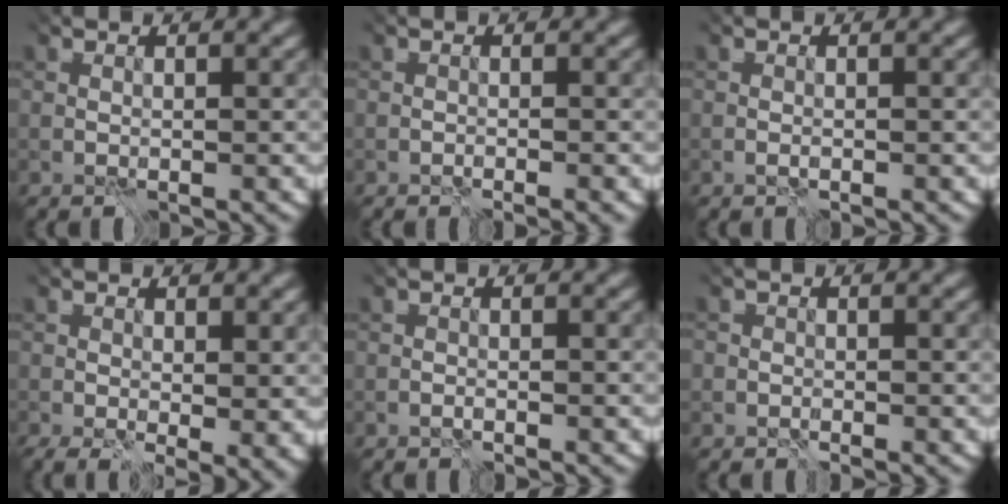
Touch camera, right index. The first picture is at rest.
{"total": 1.5, "force": [-1.2, -0.8, -0.4], "torque": [0.014, 0.000, -0.034]}
{"total": 0.9, "force": [-0.8, -0.4, -0.1], "torque": [0.007, 0.004, -0.026]}
{"total": 5.5, "force": [0.7, 3.1, 4.4], "torque": [-0.052, -0.014, 0.029]}
{"total": 1.7, "force": [-1.5, -0.6, -0.4], "torque": [0.014, 0.000, -0.042]}
{"total": 1.2, "force": [-1.0, 0.6, -0.3], "torque": [0.003, 0.005, -0.023]}